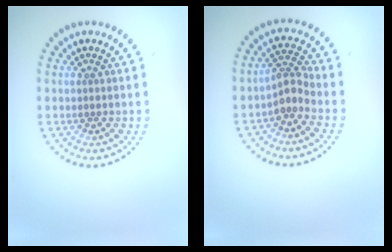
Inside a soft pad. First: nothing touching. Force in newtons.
{"total": 2.2, "press": 1.6, "slide": 1.5}